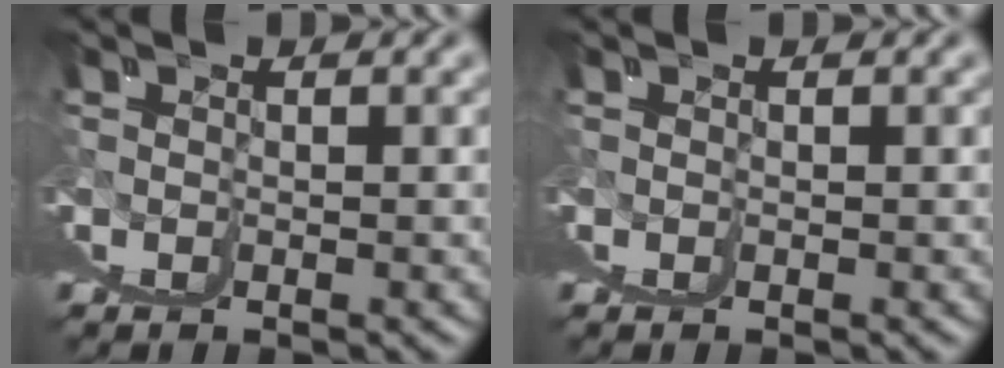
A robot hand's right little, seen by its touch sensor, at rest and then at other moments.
{"total": 0.0}